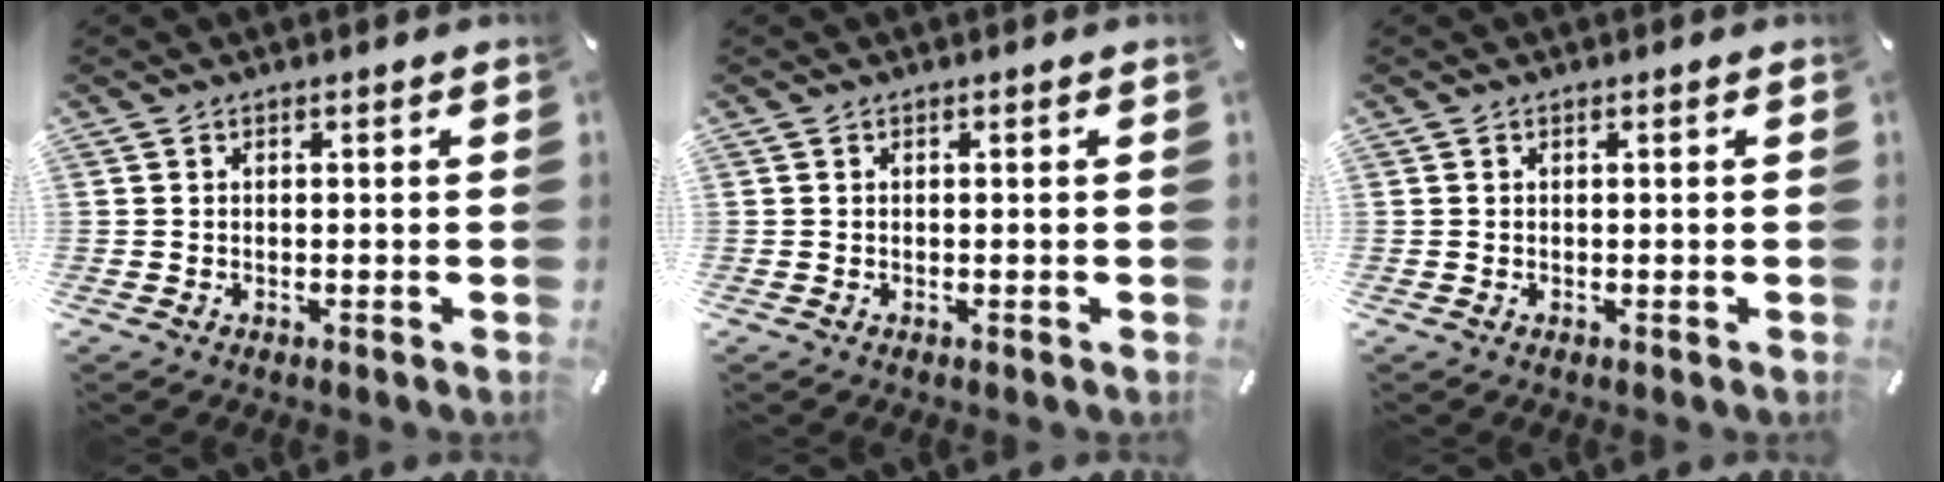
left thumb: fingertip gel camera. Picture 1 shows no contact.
{"total": 0.0}
{"total": 0.0}